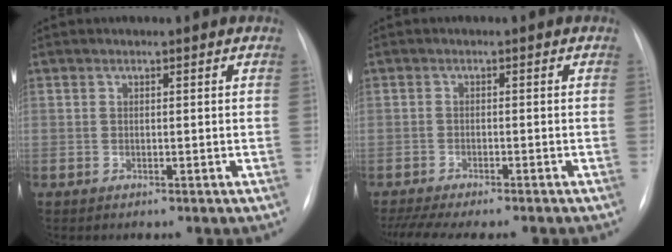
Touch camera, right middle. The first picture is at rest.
{"total": 10.9, "force": [-9.4, 1.3, 5.4], "torque": [-0.074, -0.005, -0.133]}